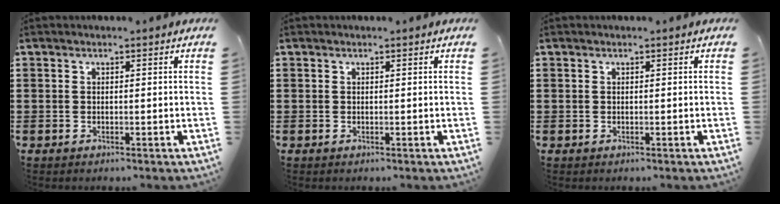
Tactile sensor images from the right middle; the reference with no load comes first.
{"total": 0.0}
{"total": 0.0}